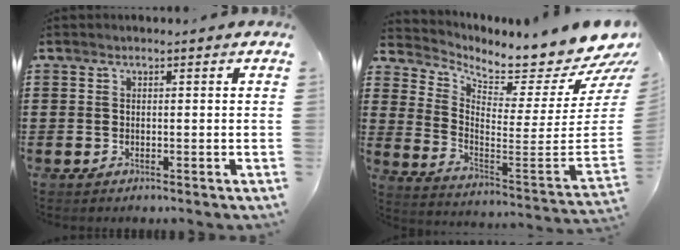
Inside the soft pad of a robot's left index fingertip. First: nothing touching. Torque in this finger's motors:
{"motor_torque": [2.14, 0.00, 0.27, 0.01]}